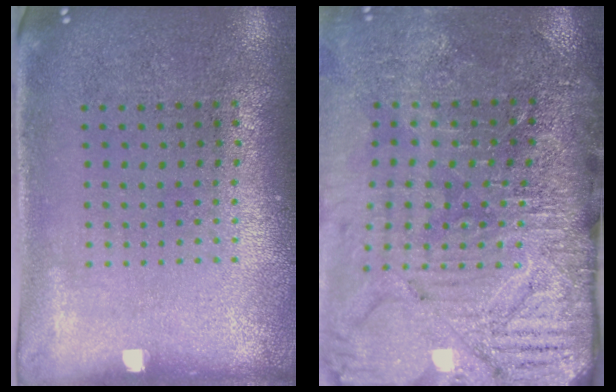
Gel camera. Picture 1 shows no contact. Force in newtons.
{"total": 4.0, "press": 3.6, "slide": 1.7}